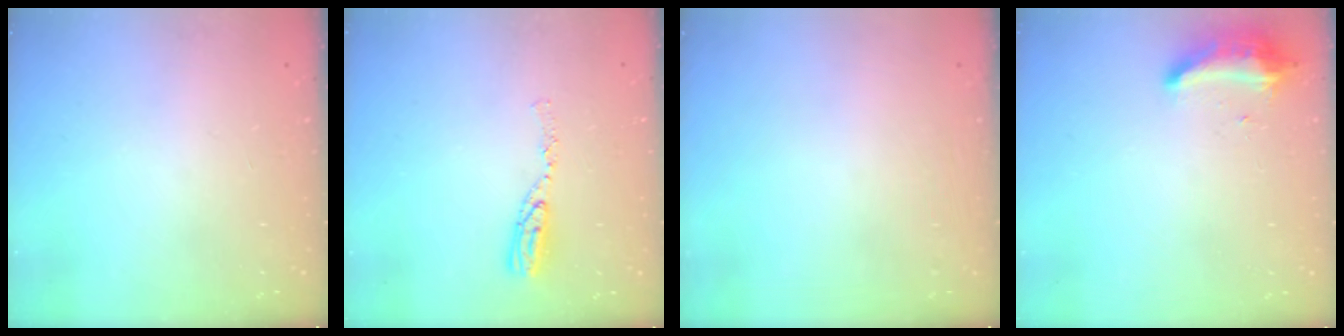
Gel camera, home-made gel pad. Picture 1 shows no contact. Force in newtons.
{"total": 7.0, "press": 7.0, "slide": 0.6}
{"total": 0.0}
{"total": 9.1, "press": 9.1, "slide": 0.7}